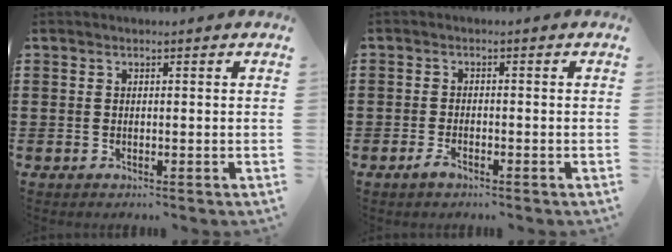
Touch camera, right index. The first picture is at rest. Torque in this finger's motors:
{"motor_torque": [-0.58, 1.55, 0.00, -0.01]}